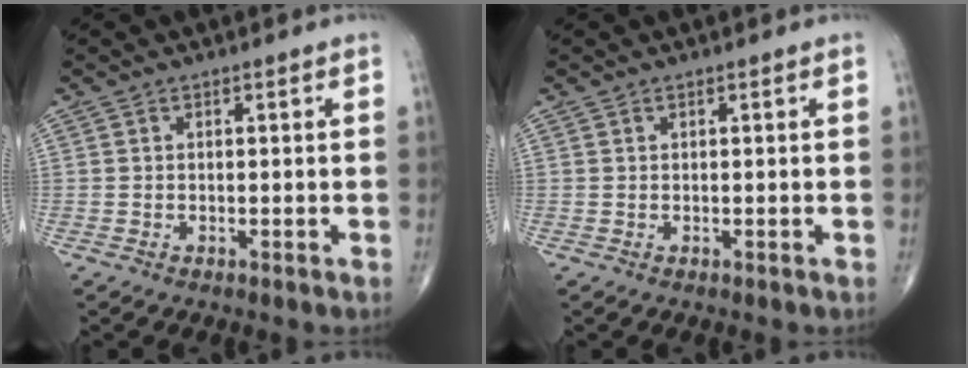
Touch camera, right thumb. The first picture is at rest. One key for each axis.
{"total": 0.0}